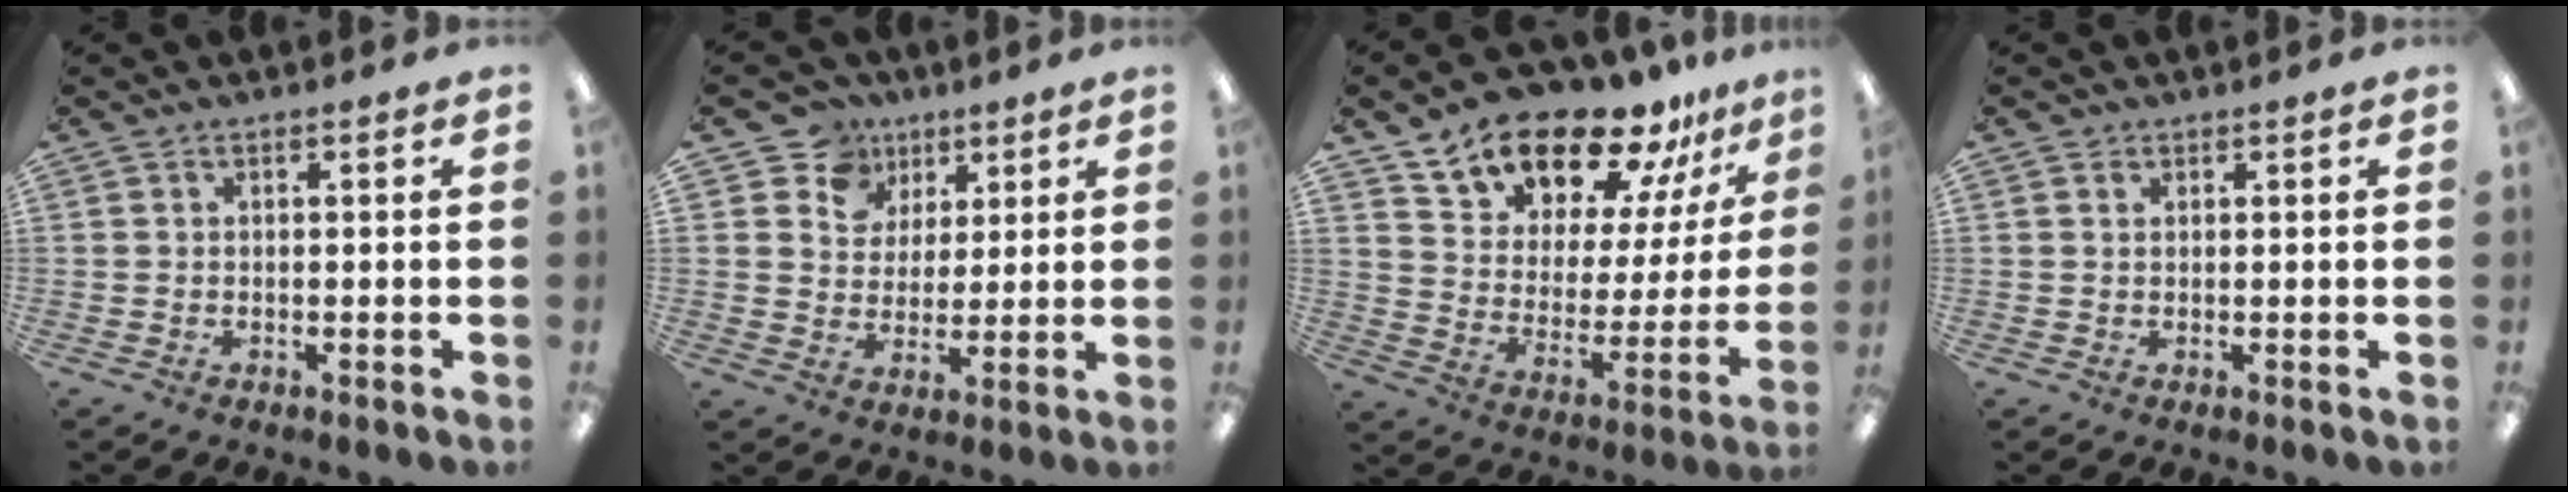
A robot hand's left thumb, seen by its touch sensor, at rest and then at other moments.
{"total": 8.9, "force": [4.9, 7.3, 0.8], "torque": [-0.027, -0.039, 0.092]}
{"total": 18.0, "force": [15.5, 7.5, 5.3], "torque": [-0.103, -0.125, 0.275]}
{"total": 0.7, "force": [0.5, 0.5, 0.2], "torque": [-0.005, 0.001, 0.010]}